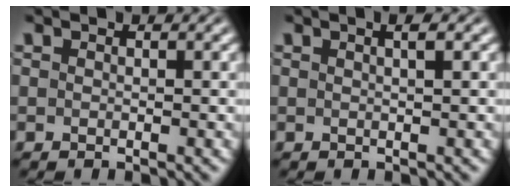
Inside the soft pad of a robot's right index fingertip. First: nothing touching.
{"total": 1.6, "force": [0.6, -0.4, 1.4], "torque": [-0.016, 0.004, 0.010]}